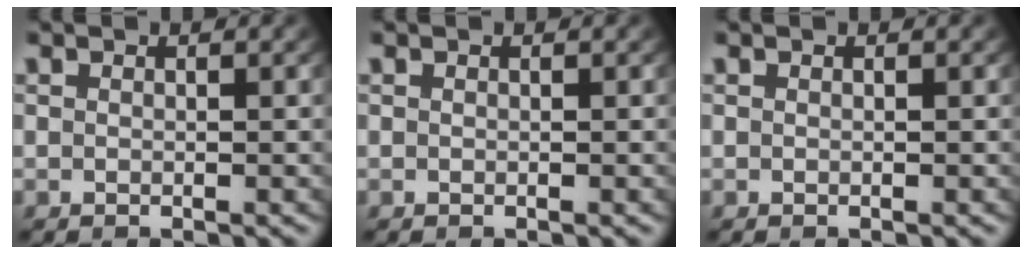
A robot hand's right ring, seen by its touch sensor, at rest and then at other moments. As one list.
[{"total": 0.0}, {"total": 0.0}]